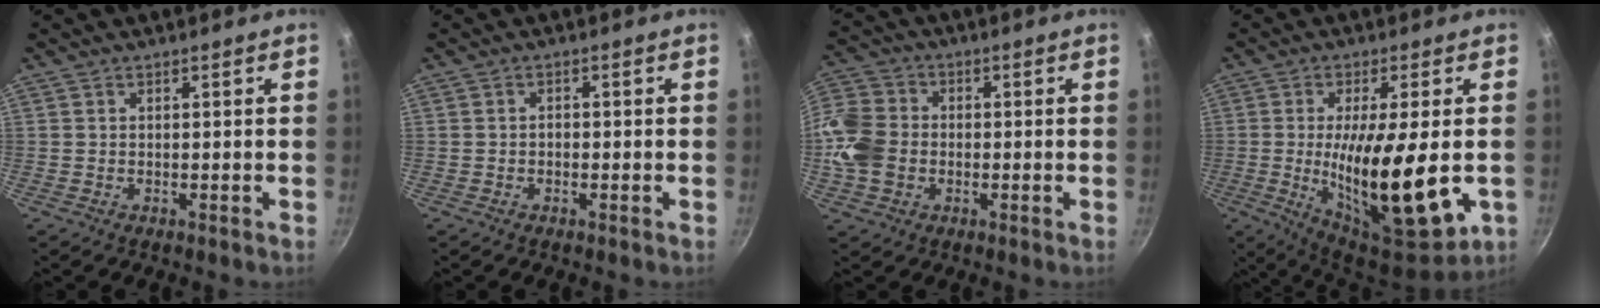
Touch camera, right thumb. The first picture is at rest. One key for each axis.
{"total": 1.0, "fx": -0.4, "fy": 0.8, "fz": 0.5, "tx": -0.008, "ty": 0.004, "tz": -0.008}
{"total": 12.7, "fx": -1.7, "fy": 10.4, "fz": 7.1, "tx": -0.139, "ty": 0.022, "tz": -0.049}
{"total": 20.7, "fx": -2.7, "fy": 6.4, "fz": 19.5, "tx": -0.306, "ty": -0.008, "tz": -0.035}